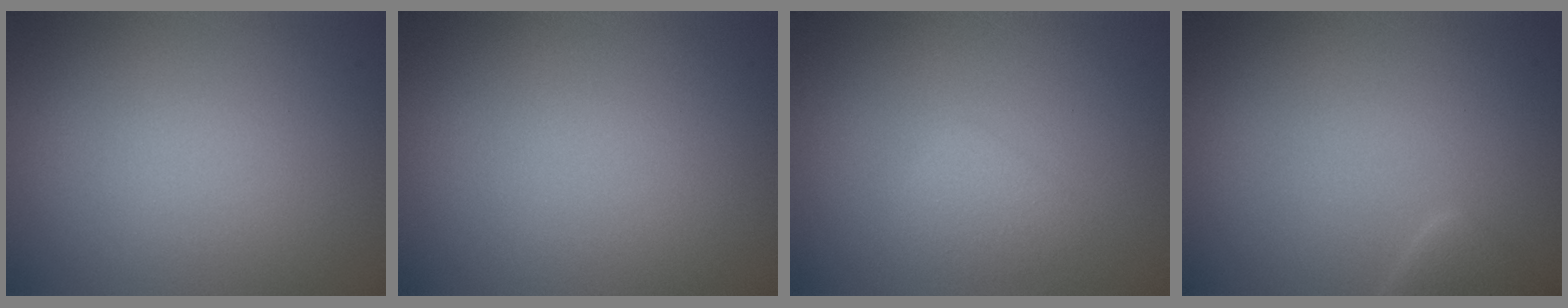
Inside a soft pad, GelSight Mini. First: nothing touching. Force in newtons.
{"total": 0.0}
{"total": 1.3, "press": 1.3, "slide": 0.1}
{"total": 1.5, "press": 1.5, "slide": 0.1}